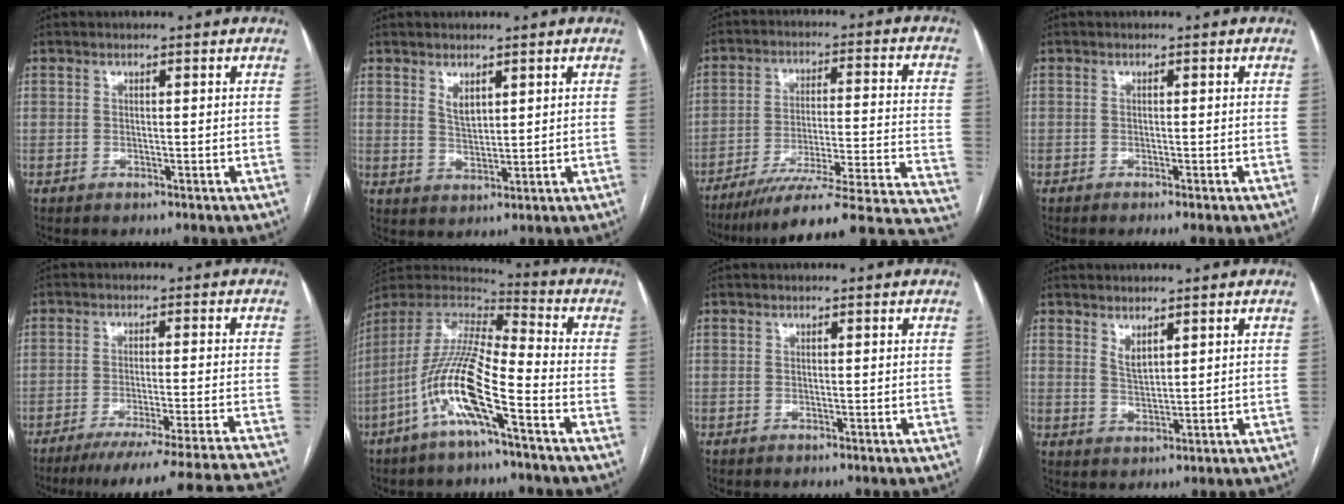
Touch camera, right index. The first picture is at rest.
{"total": 2.7, "force": [1.6, 1.2, 1.8], "torque": [-0.036, -0.004, 0.039]}
{"total": 26.3, "force": [-22.6, 0.9, 13.5], "torque": [-0.108, -0.002, -0.313]}
{"total": 1.7, "force": [-1.2, -0.4, 1.1], "torque": [-0.014, -0.001, -0.017]}
{"total": 23.3, "force": [-21.4, -2.2, 8.8], "torque": [-0.061, -0.042, -0.281]}
{"total": 15.2, "force": [-6.6, 2.7, 13.4], "torque": [-0.278, 0.000, -0.125]}
{"total": 0.0}
{"total": 2.4, "force": [1.8, 0.7, 1.5], "torque": [-0.031, -0.011, 0.041]}